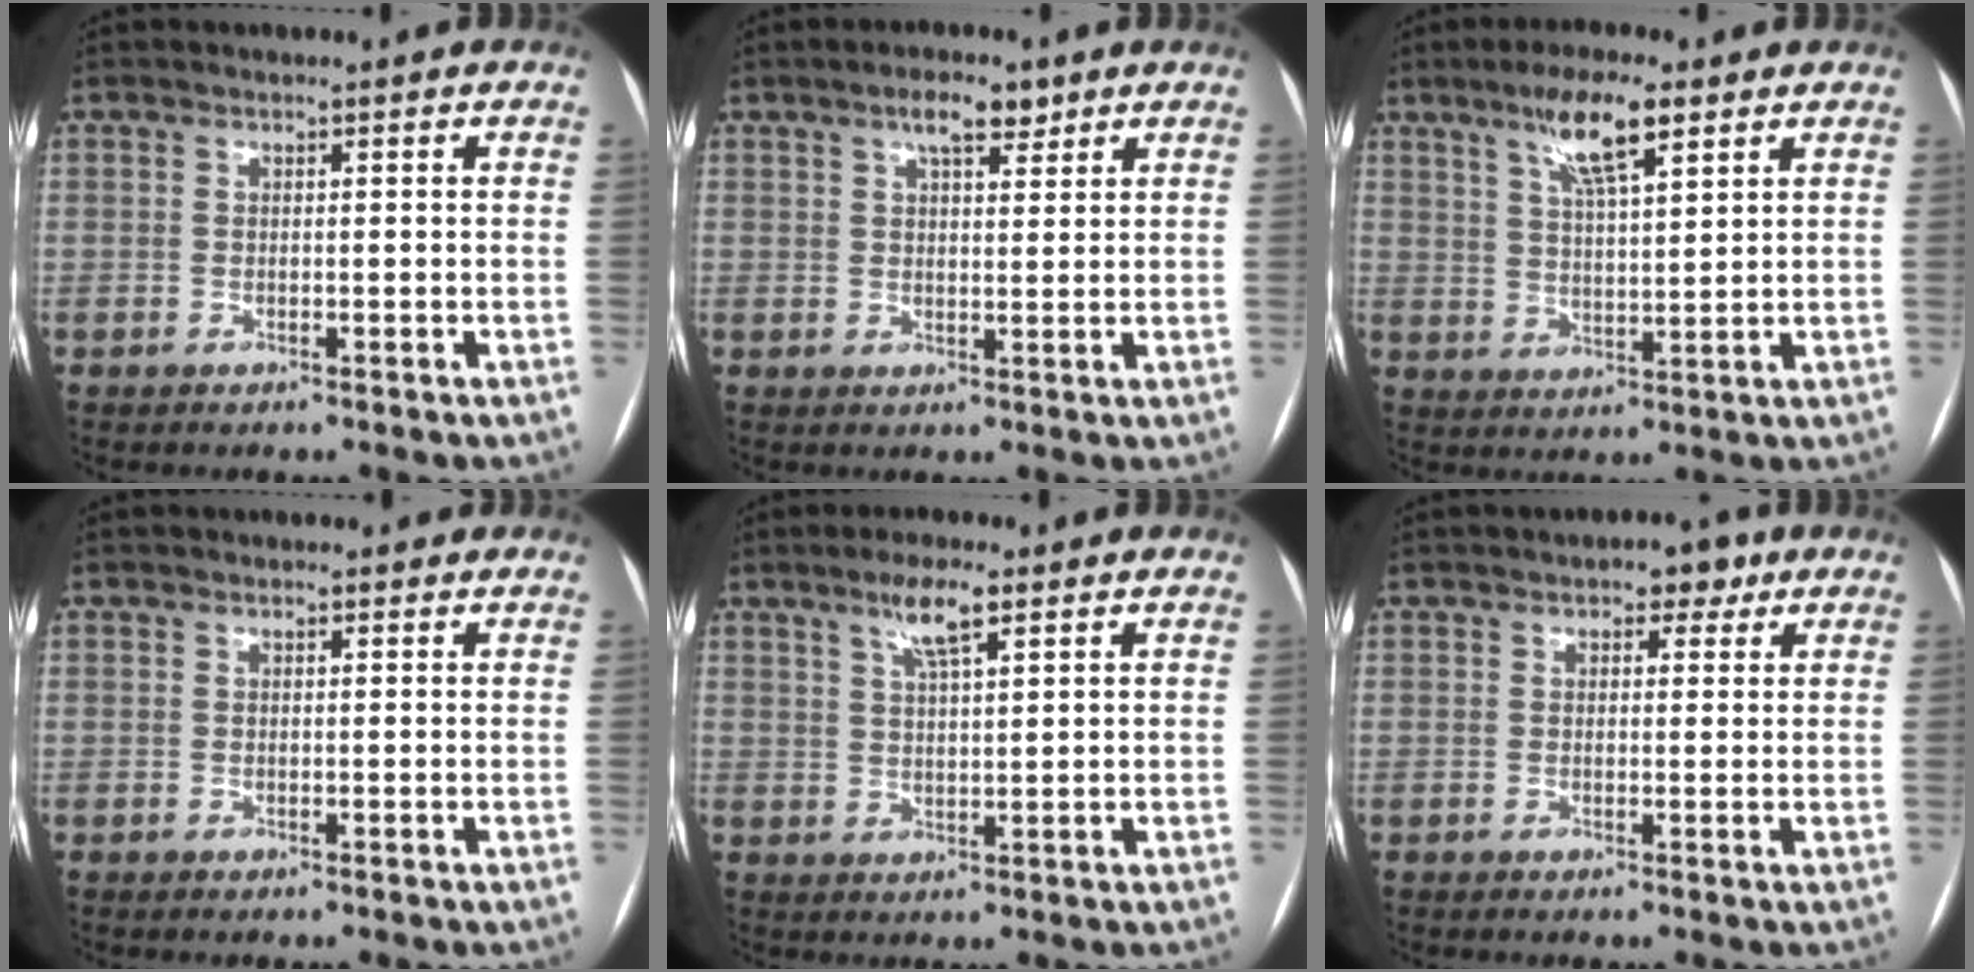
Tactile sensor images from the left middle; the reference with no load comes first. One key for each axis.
{"total": 4.6, "fx": 3.0, "fy": 1.6, "fz": 3.1, "tx": -0.052, "ty": 0.007, "tz": 0.048}
{"total": 8.3, "fx": 5.0, "fy": 1.4, "fz": 6.5, "tx": -0.122, "ty": 0.008, "tz": 0.090}
{"total": 1.0, "fx": 0.7, "fy": 0.5, "fz": 0.4, "tx": -0.013, "ty": 0.007, "tz": 0.008}
{"total": 5.1, "fx": 3.1, "fy": 0.6, "fz": 4.0, "tx": -0.077, "ty": 0.005, "tz": 0.055}
{"total": 3.5, "fx": 2.0, "fy": 1.9, "fz": 2.1, "tx": -0.023, "ty": 0.015, "tz": 0.024}